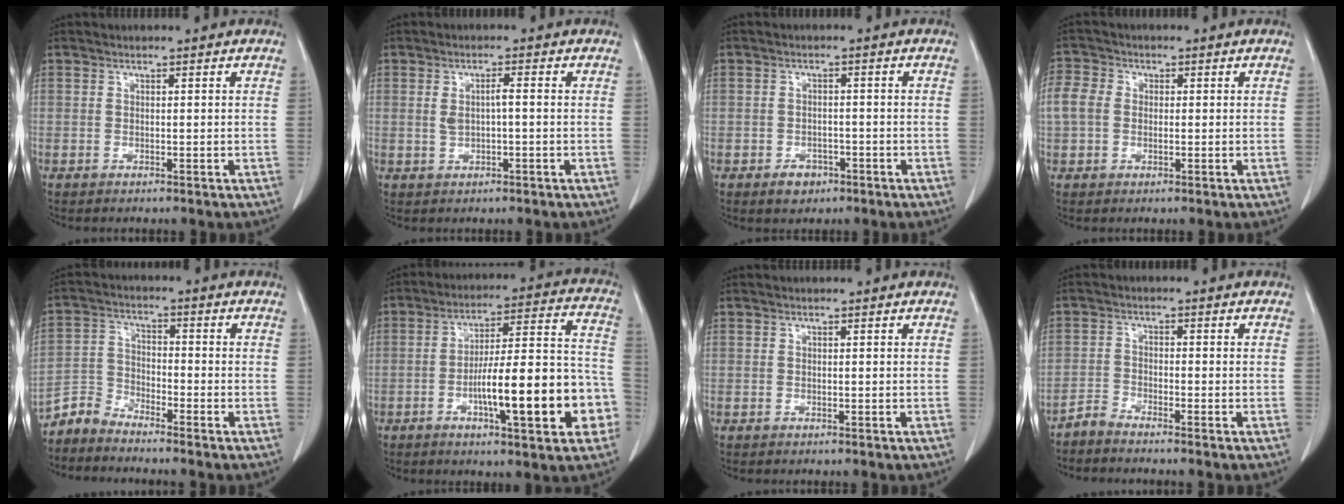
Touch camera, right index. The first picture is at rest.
{"total": 3.3, "force": [0.1, 1.1, 3.1], "torque": [-0.067, 0.012, 0.008]}
{"total": 3.8, "force": [-2.1, 2.7, 1.5], "torque": [-0.019, 0.005, -0.024]}
{"total": 8.5, "force": [0.6, 7.1, 4.7], "torque": [-0.138, 0.027, 0.013]}
{"total": 5.2, "force": [-5.0, 1.2, 0.4], "torque": [-0.011, 0.003, -0.103]}
{"total": 18.8, "force": [-5.9, 3.8, 17.5], "torque": [-0.231, 0.034, -0.079]}
{"total": 0.0}
{"total": 2.6, "force": [-2.5, 0.4, 0.6], "torque": [-0.013, -0.003, -0.053]}